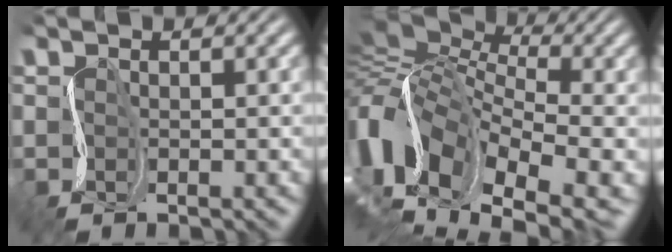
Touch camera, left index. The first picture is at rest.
{"total": 14.3, "force": [-1.3, 8.9, 11.1], "torque": [-0.243, 0.003, 0.000]}